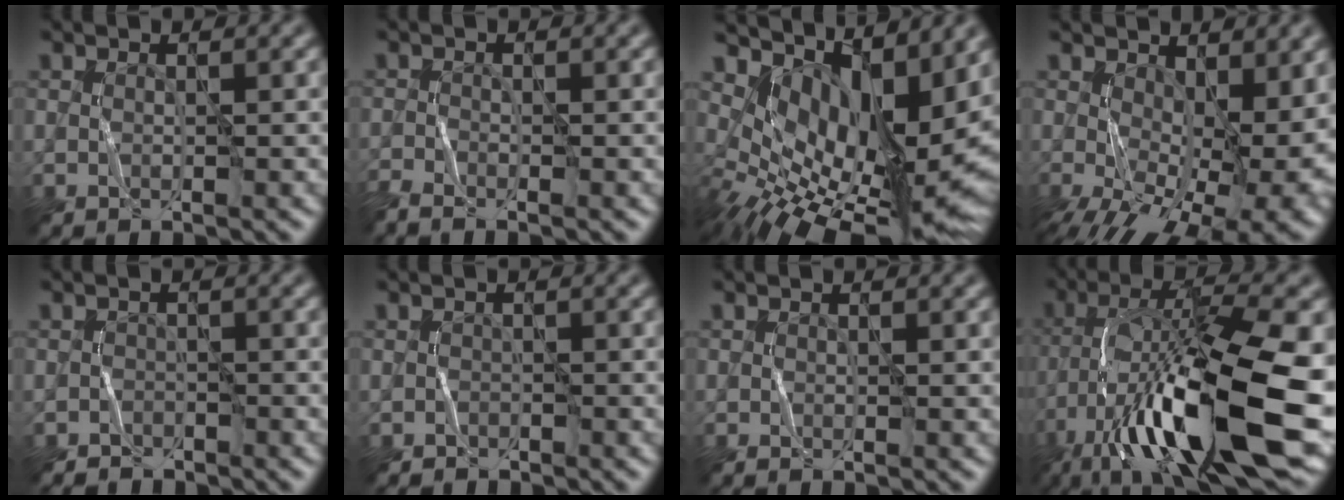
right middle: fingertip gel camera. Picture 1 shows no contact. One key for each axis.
{"total": 1.4, "fx": -1.3, "fy": 0.0, "fz": 0.5, "tx": -0.016, "ty": -0.006, "tz": -0.025}
{"total": 14.5, "fx": 2.6, "fy": 7.4, "fz": 12.3, "tx": -0.195, "ty": -0.007, "tz": 0.064}
{"total": 13.0, "fx": -2.0, "fy": 6.8, "fz": 10.9, "tx": -0.170, "ty": -0.030, "tz": -0.007}
{"total": 1.7, "fx": -1.4, "fy": 0.0, "fz": -0.9, "tx": 0.017, "ty": 0.002, "tz": -0.021}
{"total": 1.1, "fx": -0.8, "fy": -0.1, "fz": -0.8, "tx": 0.013, "ty": 0.003, "tz": -0.009}
{"total": 0.0}
{"total": 17.3, "fx": -7.1, "fy": 5.5, "fz": 14.8, "tx": -0.271, "ty": 0.016, "tz": -0.123}